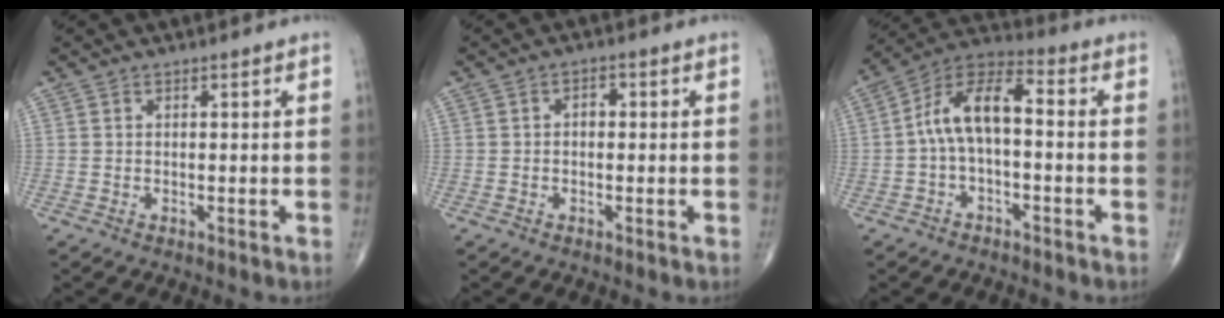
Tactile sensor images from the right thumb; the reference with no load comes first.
{"total": 1.9, "force": [0.0, 1.3, 1.5], "torque": [-0.012, 0.009, -0.006]}
{"total": 10.5, "force": [-0.6, 5.1, 9.2], "torque": [-0.167, 0.046, -0.022]}